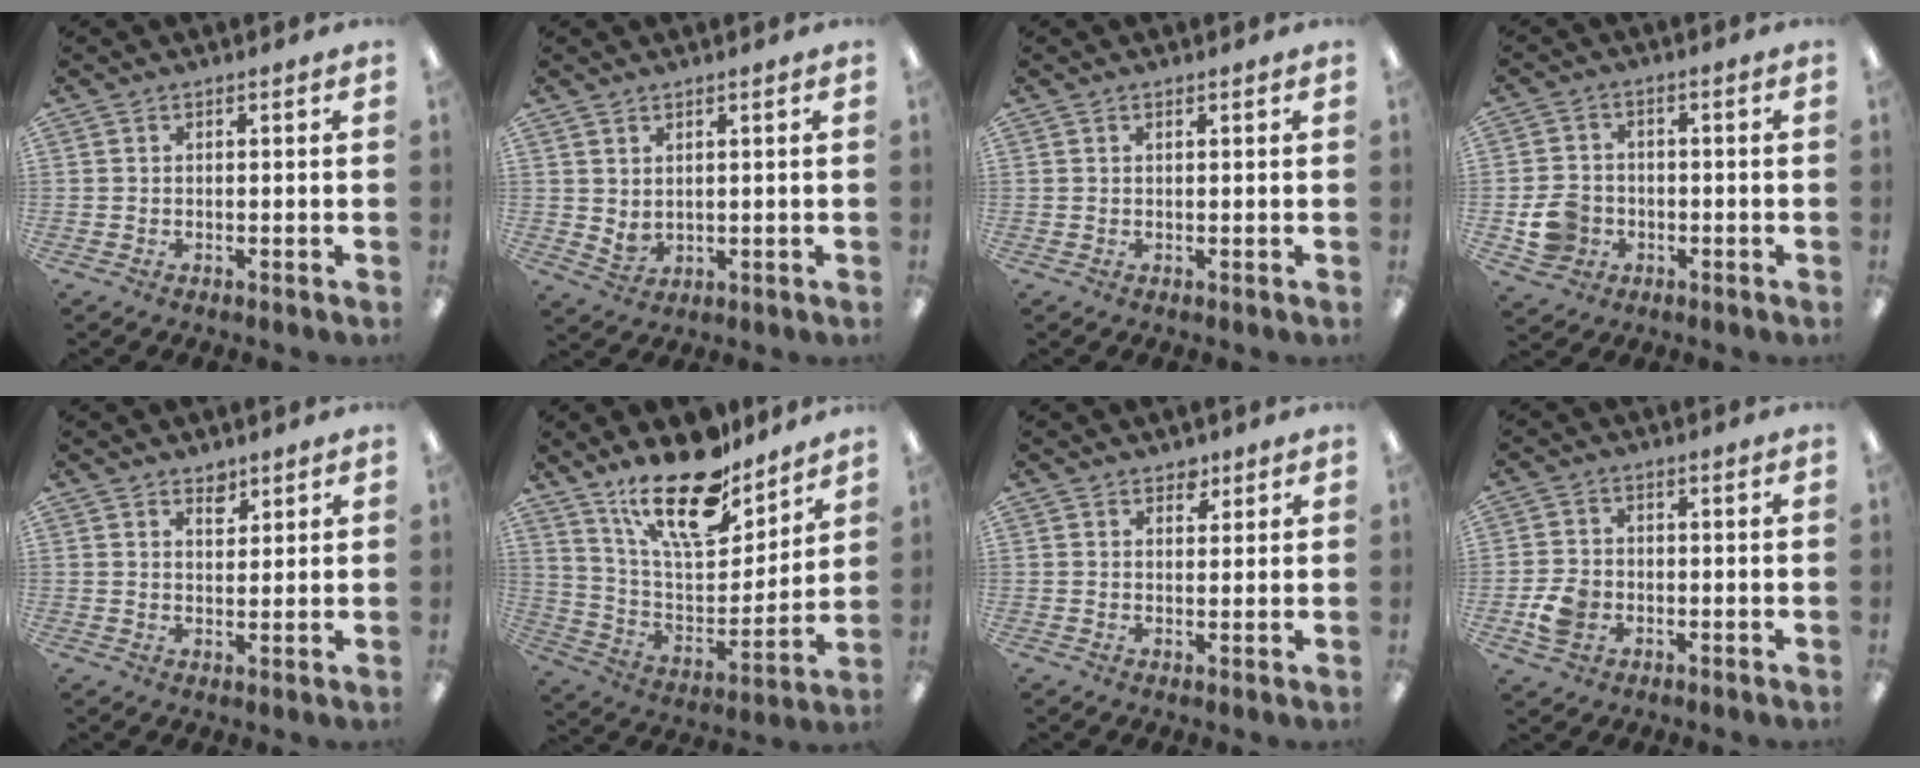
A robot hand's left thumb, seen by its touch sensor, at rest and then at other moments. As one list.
[{"total": 2.8, "force": [2.1, 1.5, 1.0], "torque": [-0.016, -0.014, 0.038]}, {"total": 0.5, "force": [0.4, 0.1, 0.3], "torque": [-0.007, 0.001, 0.008]}, {"total": 7.4, "force": [-1.9, 6.6, 2.6], "torque": [-0.050, 0.014, -0.033]}, {"total": 3.4, "force": [2.6, 1.7, 1.3], "torque": [0.003, -0.020, 0.042]}, {"total": 21.7, "force": [16.0, 8.2, 12.2], "torque": [-0.217, -0.094, 0.280]}, {"total": 2.9, "force": [2.2, 1.7, 1.0], "torque": [0.002, -0.009, 0.035]}, {"total": 6.0, "force": [-1.8, 4.7, 3.2], "torque": [-0.063, 0.004, -0.034]}]